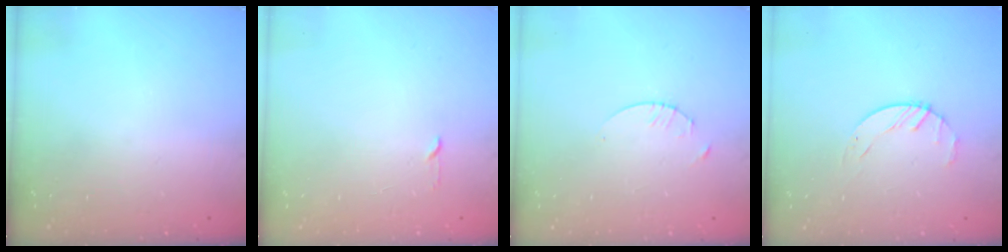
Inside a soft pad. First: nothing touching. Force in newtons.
{"total": 2.3, "press": 2.2, "slide": 0.3}
{"total": 1.7, "press": 1.6, "slide": 0.2}
{"total": 2.1, "press": 2.1, "slide": 0.3}